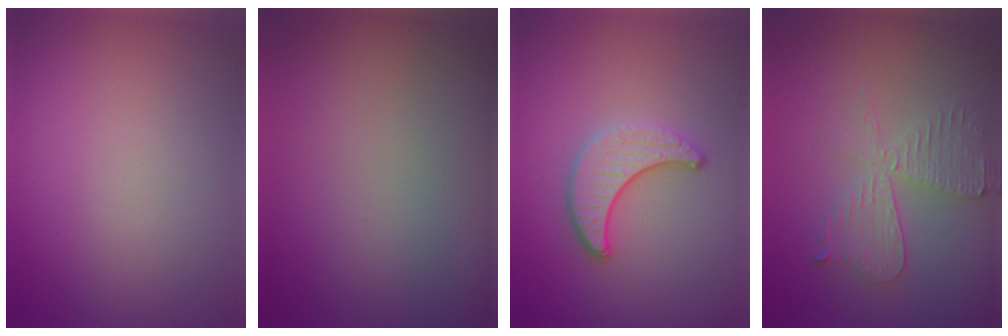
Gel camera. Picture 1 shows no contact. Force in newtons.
{"total": 0.0}
{"total": 3.6, "press": 3.1, "slide": 1.8}
{"total": 3.7, "press": 3.6, "slide": 0.6}